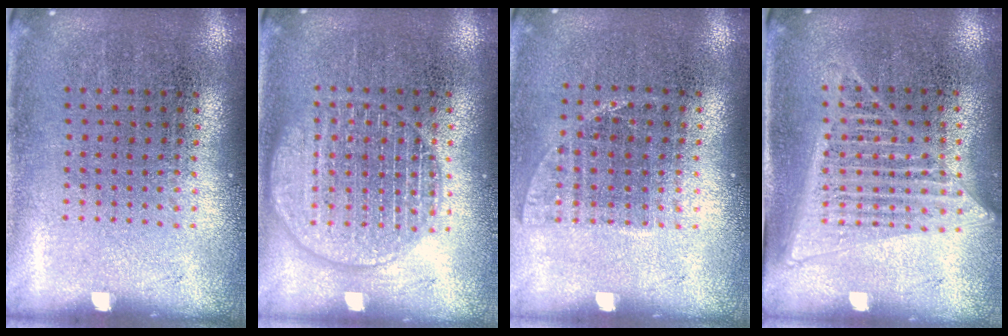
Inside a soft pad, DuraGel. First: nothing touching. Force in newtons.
{"total": 3.1, "press": 3.1, "slide": 0.5}
{"total": 1.0, "press": 0.8, "slide": 0.6}
{"total": 1.3, "press": 1.2, "slide": 0.5}